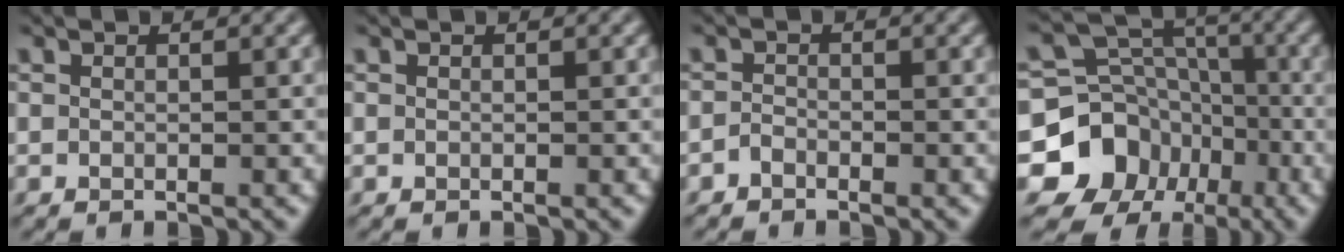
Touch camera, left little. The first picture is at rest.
{"total": 0.0}
{"total": 1.0, "force": [-0.8, 0.5, 0.3], "torque": [-0.007, 0.003, -0.018]}
{"total": 11.6, "force": [-5.6, 9.6, 3.2], "torque": [-0.076, -0.001, -0.120]}